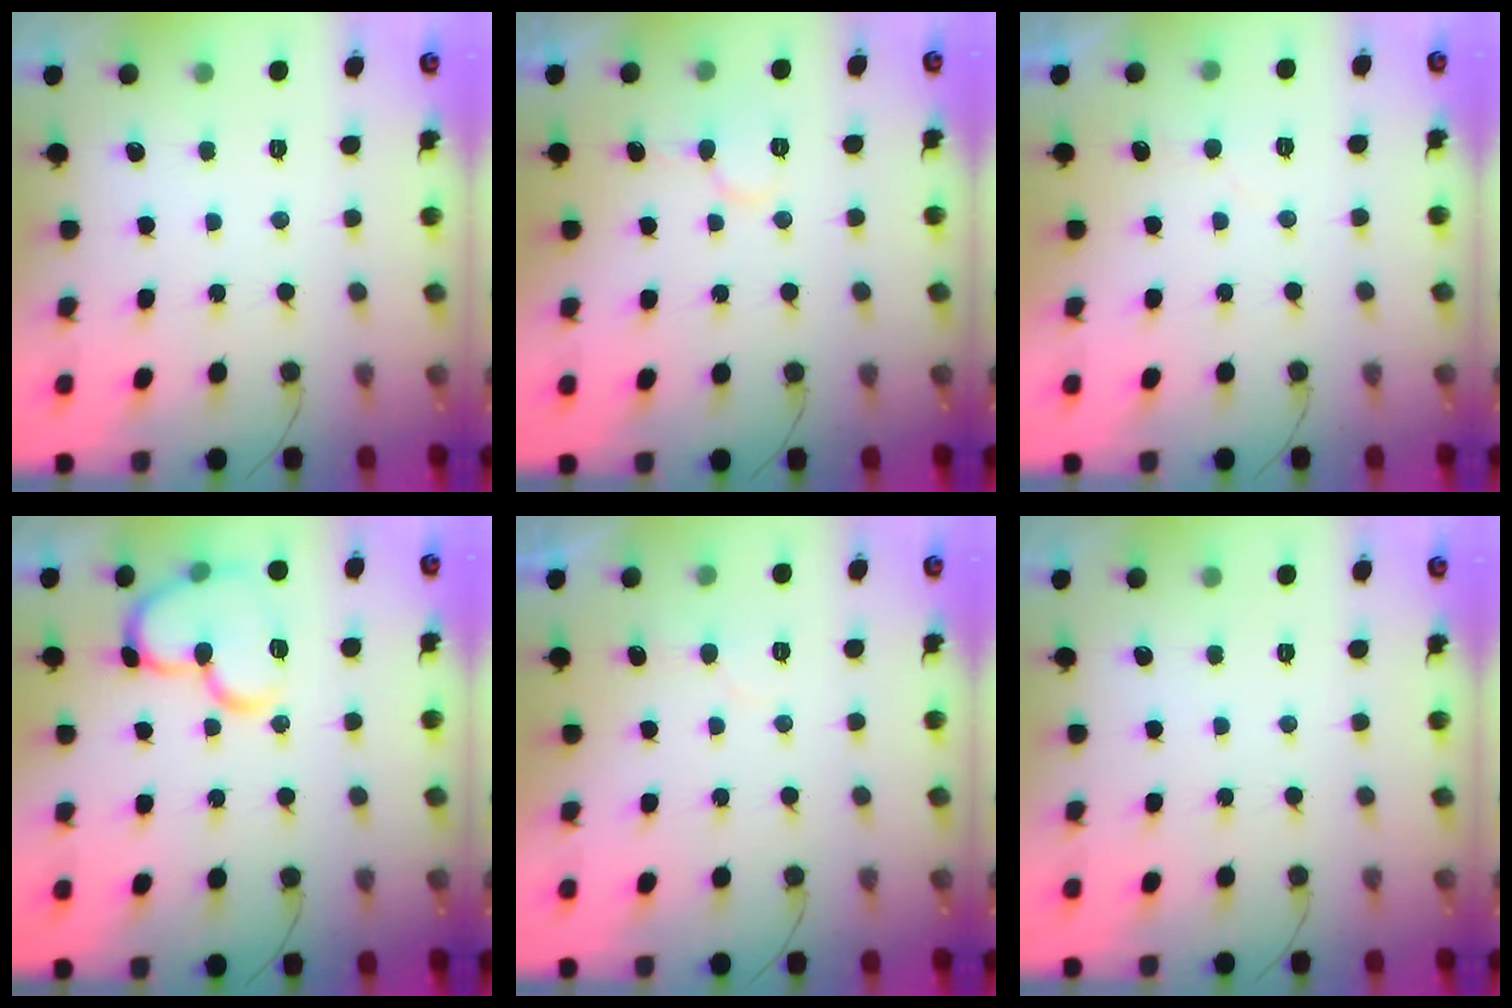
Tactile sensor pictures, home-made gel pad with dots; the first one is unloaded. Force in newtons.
{"total": 5.8, "press": 5.7, "slide": 0.6}
{"total": 3.6, "press": 3.6, "slide": 0.3}
{"total": 14.2, "press": 14.2, "slide": 0.7}
{"total": 5.3, "press": 5.3, "slide": 0.3}
{"total": 0.0}